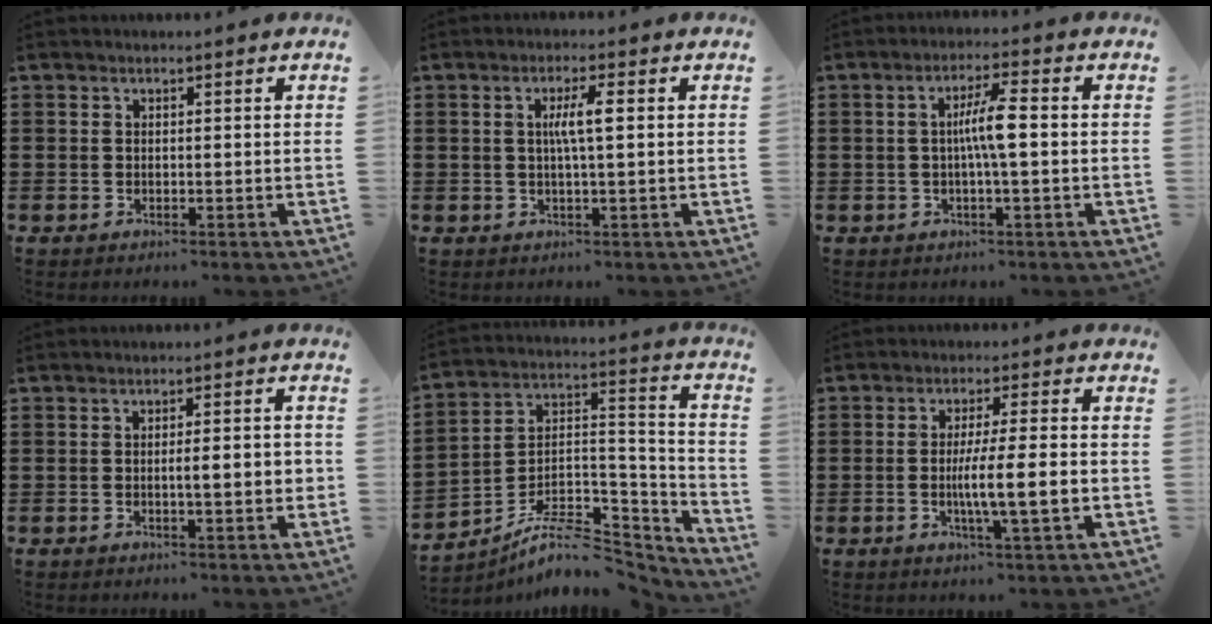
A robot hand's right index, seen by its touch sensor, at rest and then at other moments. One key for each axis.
{"total": 3.8, "fx": 0.5, "fy": 0.3, "fz": 3.8, "tx": -0.073, "ty": 0.002, "tz": 0.005}
{"total": 5.2, "fx": -0.1, "fy": 0.5, "fz": 5.2, "tx": -0.094, "ty": 0.002, "tz": -0.007}
{"total": 4.0, "fx": -0.4, "fy": 0.6, "fz": 3.9, "tx": -0.061, "ty": -0.003, "tz": -0.012}
{"total": 9.0, "fx": -7.3, "fy": 3.3, "fz": 4.2, "tx": -0.078, "ty": 0.014, "tz": -0.140}
{"total": 7.2, "fx": -1.3, "fy": 0.5, "fz": 7.0, "tx": -0.120, "ty": -0.005, "tz": -0.024}